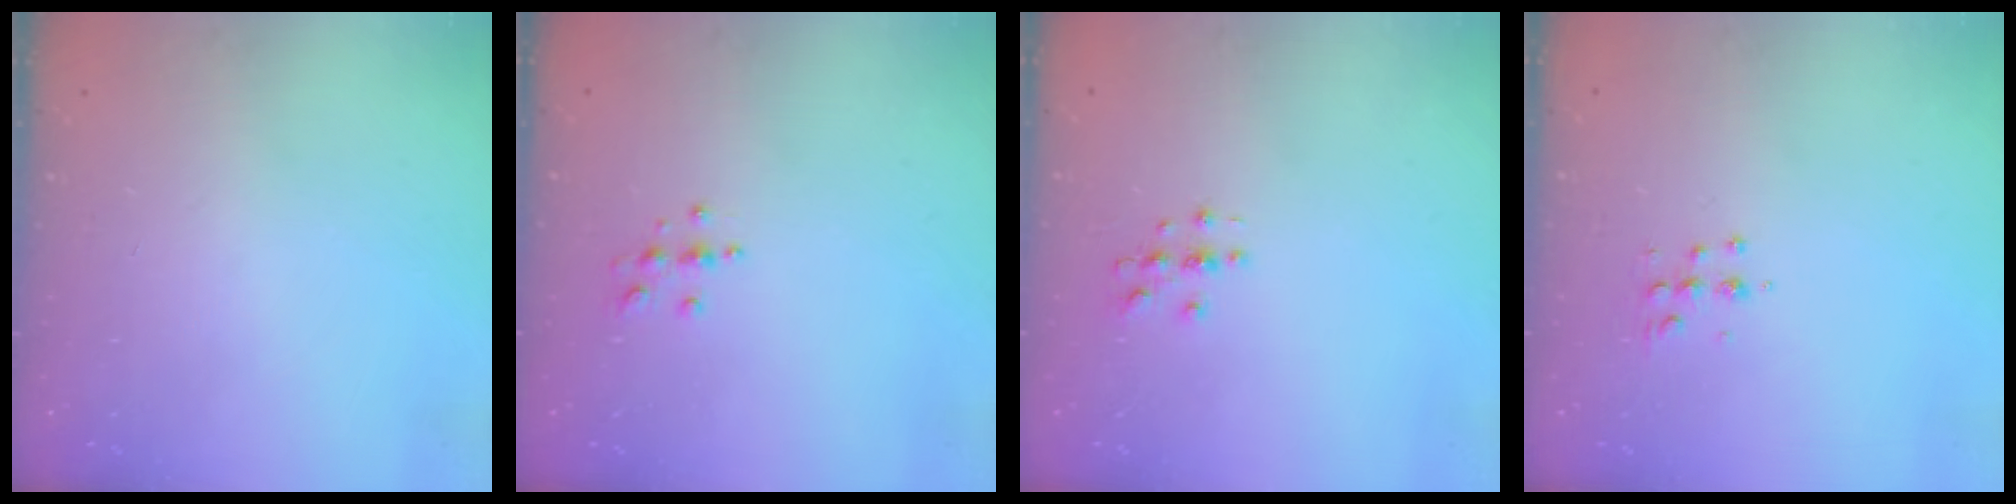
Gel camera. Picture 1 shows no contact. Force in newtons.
{"total": 4.6, "press": 4.5, "slide": 0.6}
{"total": 2.9, "press": 2.9, "slide": 0.3}
{"total": 5.4, "press": 5.3, "slide": 0.7}